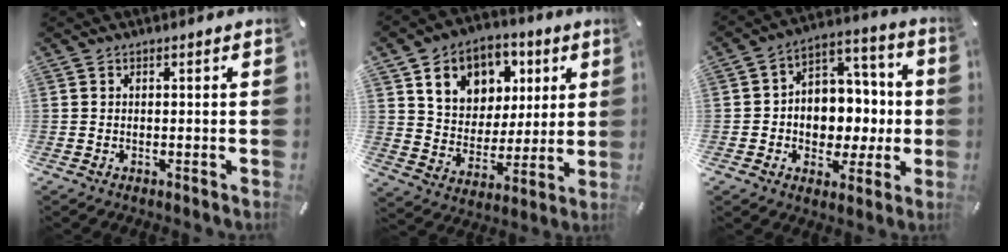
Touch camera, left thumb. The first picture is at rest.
{"total": 13.2, "force": [5.7, 11.0, 4.4], "torque": [-0.085, -0.020, 0.111]}
{"total": 10.0, "force": [-1.4, 9.2, 3.6], "torque": [-0.045, 0.007, -0.016]}